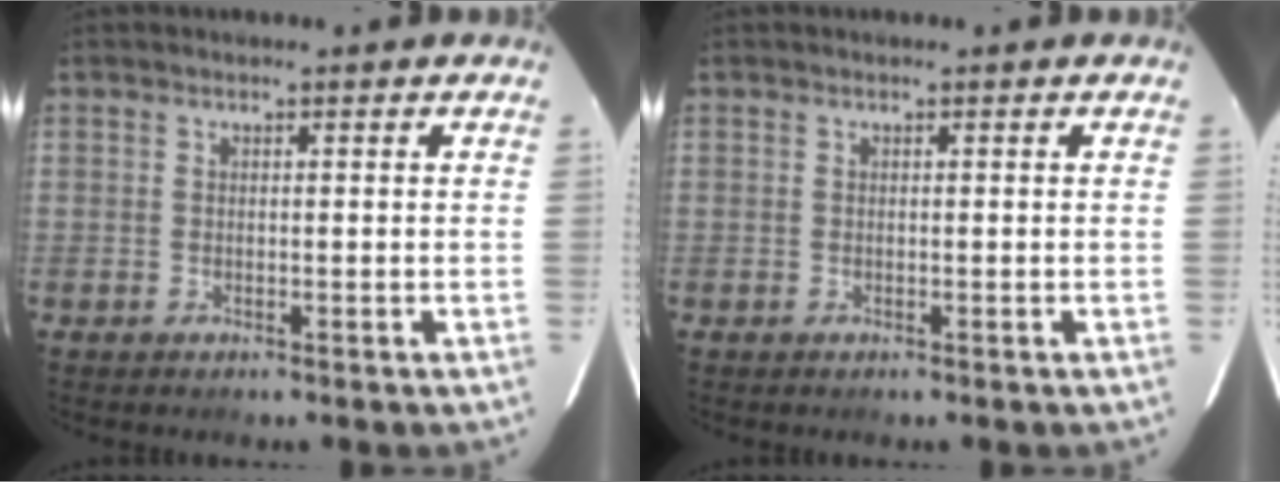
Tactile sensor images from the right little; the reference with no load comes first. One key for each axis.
{"total": 0.0}